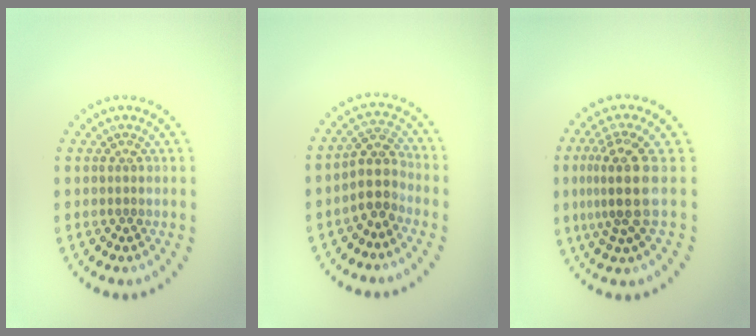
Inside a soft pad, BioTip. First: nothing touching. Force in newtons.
{"total": 2.8, "press": 2.2, "slide": 1.8}
{"total": 4.1, "press": 3.1, "slide": 2.7}